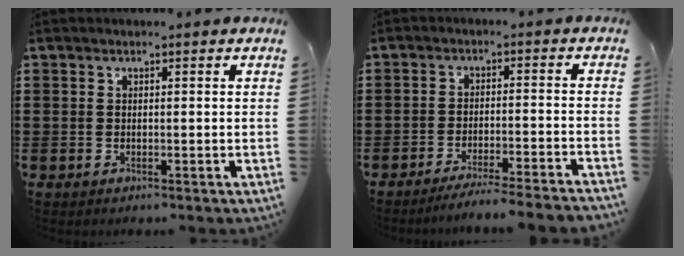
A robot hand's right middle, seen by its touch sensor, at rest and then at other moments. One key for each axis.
{"total": 3.9, "fx": -3.7, "fy": -0.3, "fz": 1.2, "tx": -0.019, "ty": -0.004, "tz": -0.075}